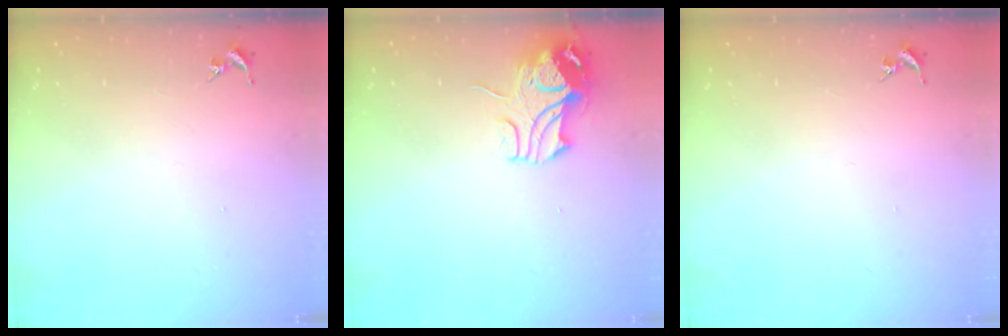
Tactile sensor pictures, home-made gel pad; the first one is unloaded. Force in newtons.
{"total": 9.7, "press": 9.7, "slide": 1.0}
{"total": 0.0}